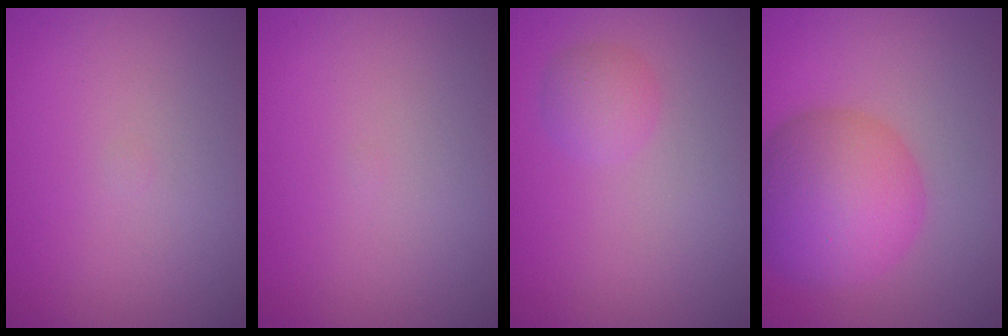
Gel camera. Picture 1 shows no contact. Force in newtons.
{"total": 0.0}
{"total": 1.8, "press": 1.8, "slide": 0.0}
{"total": 7.9, "press": 7.9, "slide": 0.2}